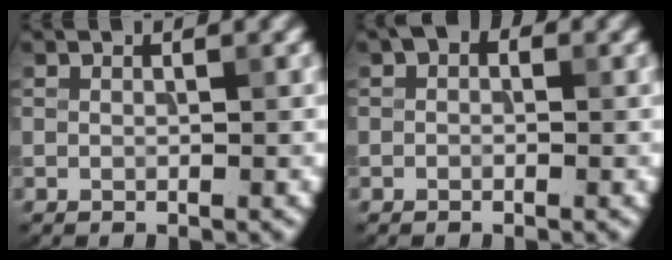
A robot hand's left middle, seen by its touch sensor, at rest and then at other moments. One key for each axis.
{"total": 1.1, "fx": 0.2, "fy": 0.8, "fz": 0.8, "tx": -0.010, "ty": 0.000, "tz": -0.005}